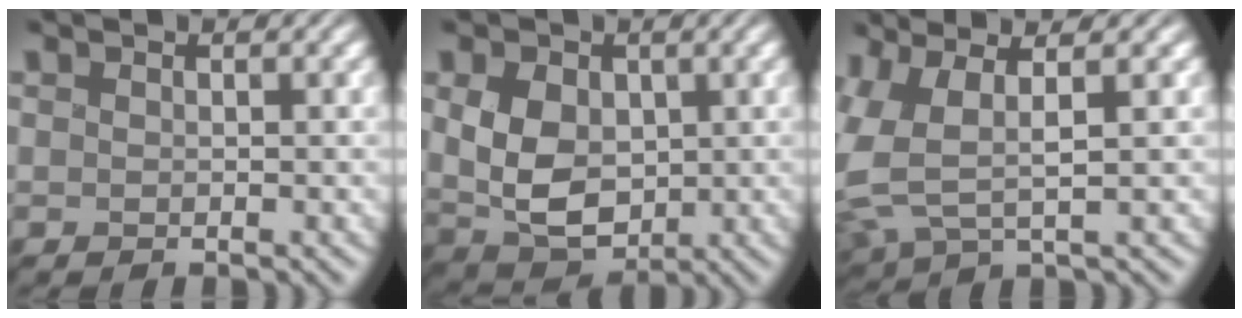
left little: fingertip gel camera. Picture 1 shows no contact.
{"total": 6.1, "force": [0.1, 4.3, 4.3], "torque": [-0.089, -0.006, 0.000]}
{"total": 5.9, "force": [1.2, 2.5, 5.2], "torque": [-0.138, 0.005, 0.024]}